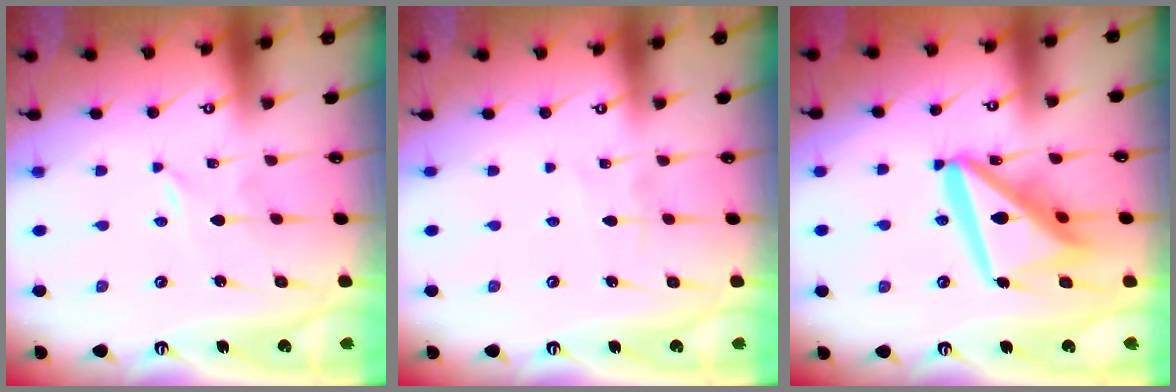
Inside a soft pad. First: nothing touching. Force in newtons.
{"total": 1.1, "press": 1.1, "slide": 0.0}
{"total": 19.9, "press": 19.7, "slide": 2.3}